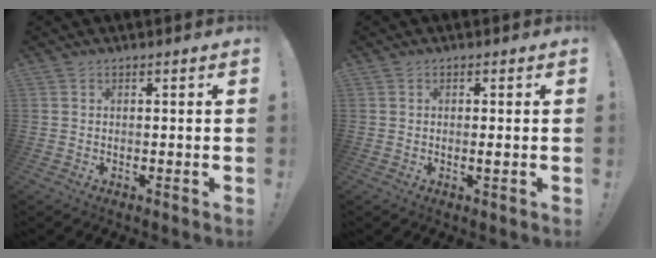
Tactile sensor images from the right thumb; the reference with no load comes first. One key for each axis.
{"total": 0.9, "fx": -0.1, "fy": -0.2, "fz": 0.8, "tx": -0.006, "ty": -0.007, "tz": -0.004}